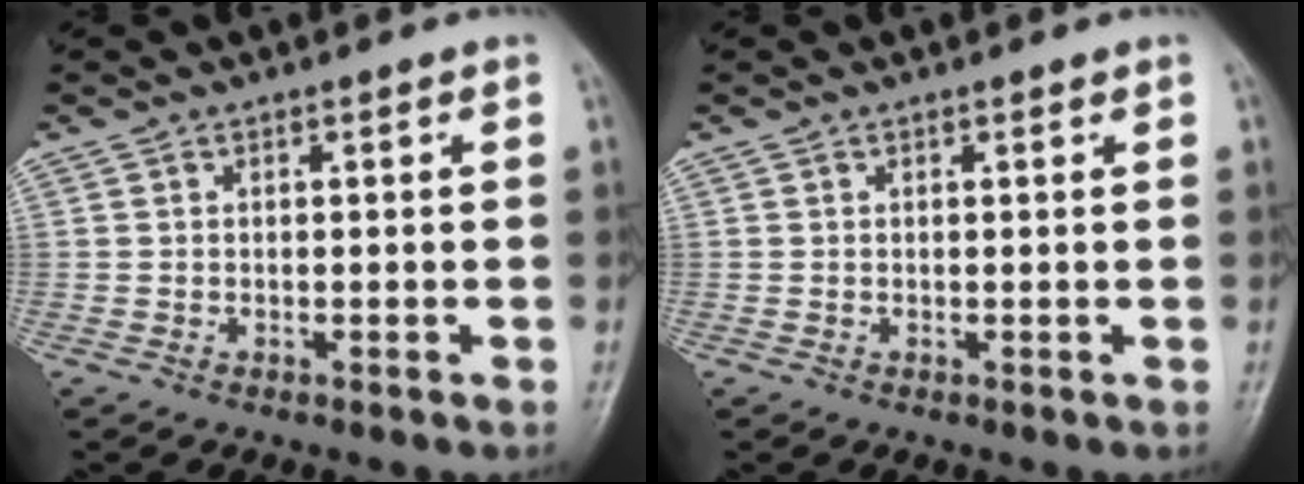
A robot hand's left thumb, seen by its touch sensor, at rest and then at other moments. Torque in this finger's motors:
{"motor_torque": [-0.21, -0.12, 0.04, 0.07, -0.01]}